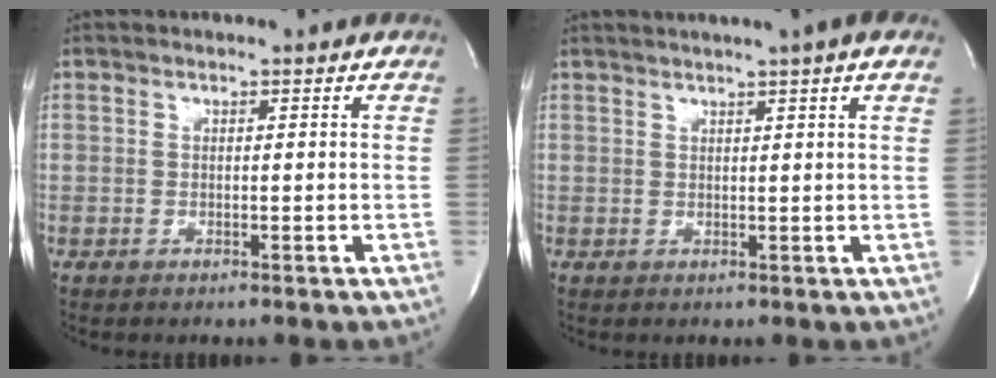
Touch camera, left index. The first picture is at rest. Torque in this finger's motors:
{"motor_torque": [0.15, -0.31, 0.52, 0.12]}